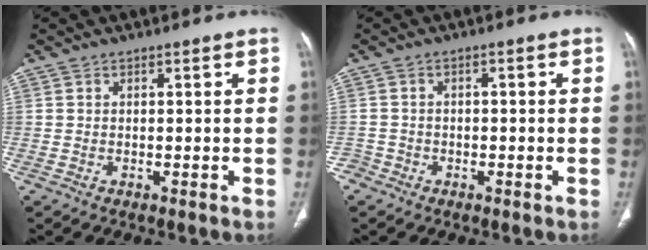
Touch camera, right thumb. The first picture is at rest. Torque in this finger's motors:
{"motor_torque": [0.12, -0.11, -0.15, 0.02, 0.03]}